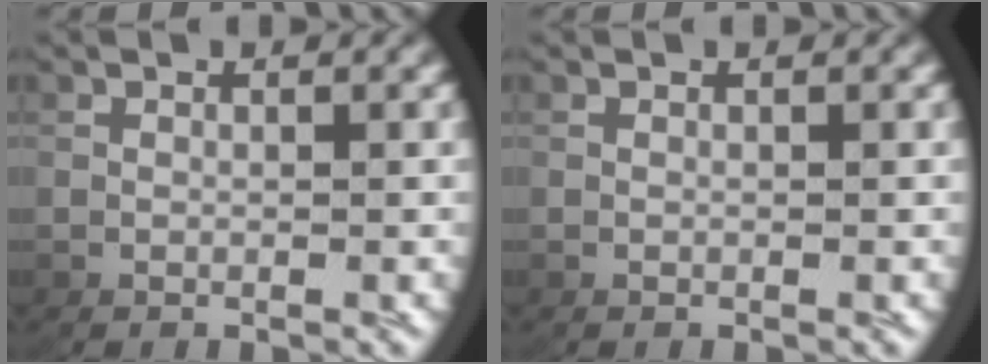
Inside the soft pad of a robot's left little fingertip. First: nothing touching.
{"total": 0.0}